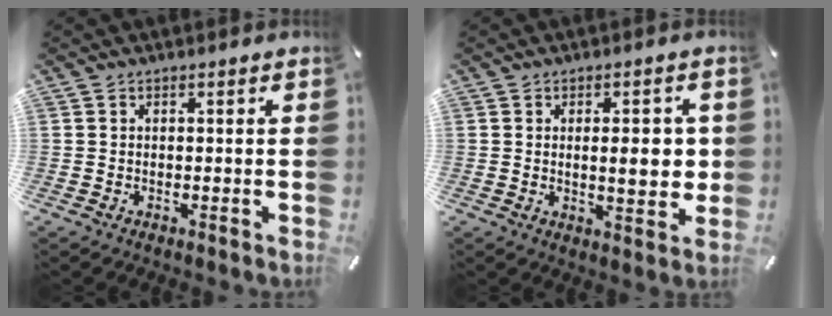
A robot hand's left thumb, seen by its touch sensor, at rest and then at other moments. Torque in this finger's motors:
{"motor_torque": [-0.14, 0.17, 0.12, 0.02, 0.01]}